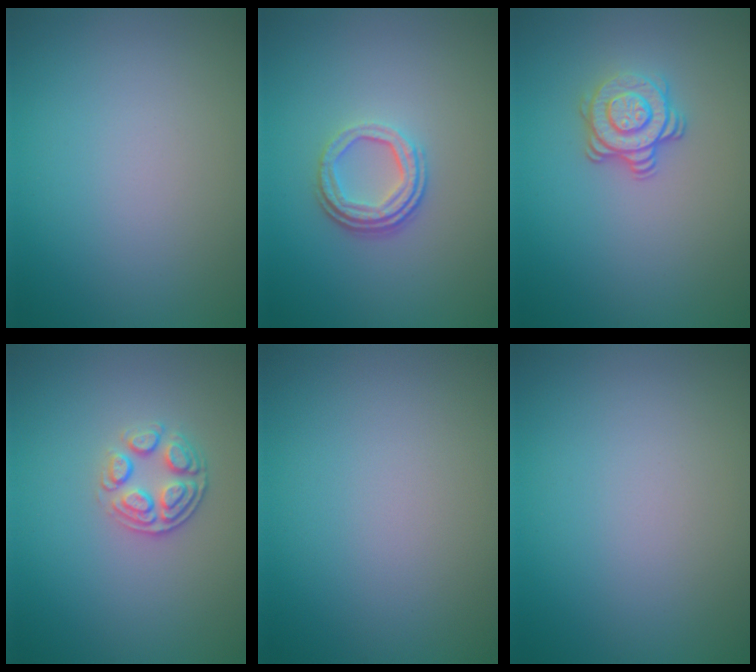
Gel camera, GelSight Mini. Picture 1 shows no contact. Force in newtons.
{"total": 3.3, "press": 2.4, "slide": 2.3}
{"total": 3.1, "press": 2.5, "slide": 1.7}
{"total": 2.7, "press": 2.4, "slide": 1.2}
{"total": 0.0}
{"total": 0.0}